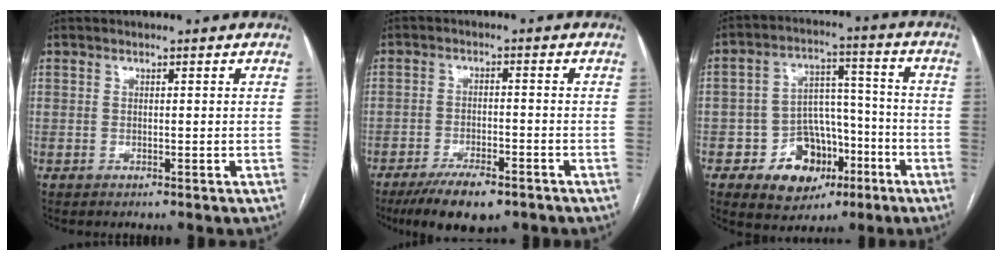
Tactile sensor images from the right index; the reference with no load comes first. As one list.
[{"total": 9.1, "force": [-6.6, 2.7, 5.8], "torque": [-0.094, -0.013, -0.104]}, {"total": 11.8, "force": [-5.4, 8.6, 5.9], "torque": [-0.078, 0.031, -0.074]}]